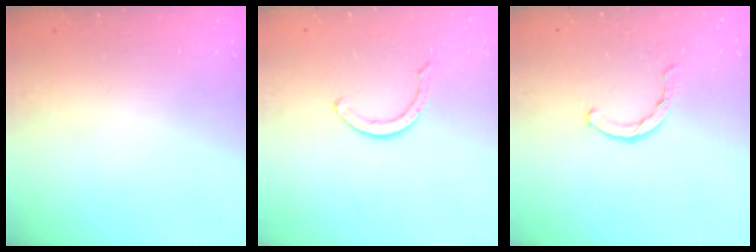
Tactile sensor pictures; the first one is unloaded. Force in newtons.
{"total": 3.8, "press": 3.8, "slide": 0.3}
{"total": 1.4, "press": 1.3, "slide": 0.3}